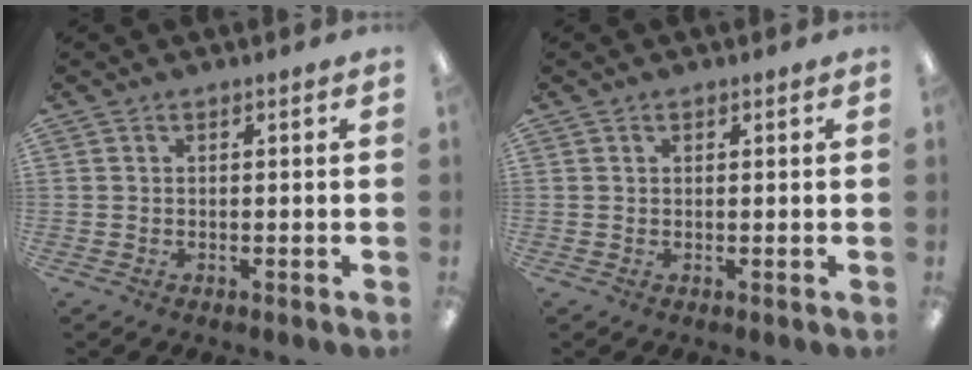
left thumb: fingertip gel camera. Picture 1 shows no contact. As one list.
[{"total": 0.6, "force": [0.3, 0.4, 0.3], "torque": [0.002, -0.001, 0.003]}]